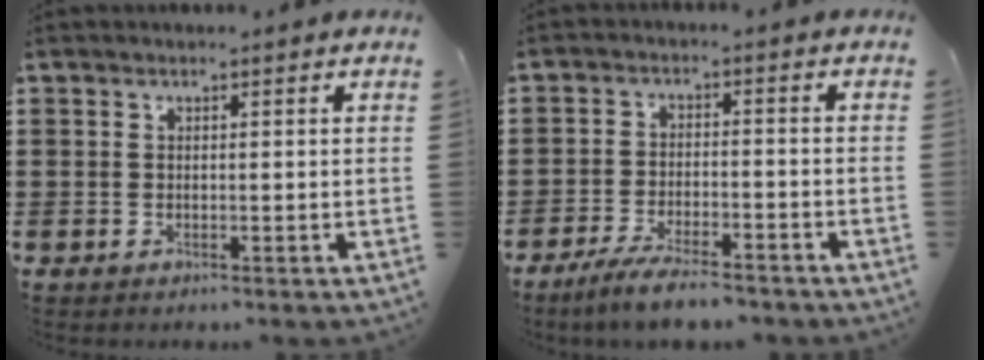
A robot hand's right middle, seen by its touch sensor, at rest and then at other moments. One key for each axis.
{"total": 5.2, "fx": -4.6, "fy": 0.5, "fz": 2.4, "tx": -0.052, "ty": -0.007, "tz": -0.088}